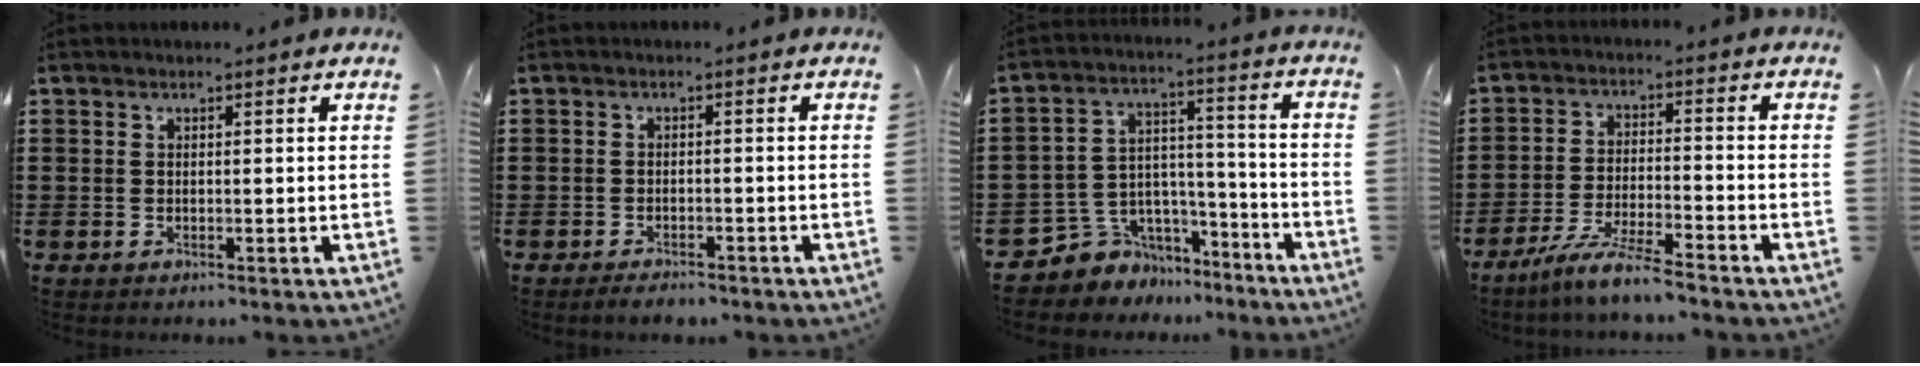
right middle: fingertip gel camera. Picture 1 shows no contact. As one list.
[{"total": 1.8, "force": [-1.7, 0.4, 0.4], "torque": [-0.013, 0.000, -0.034]}, {"total": 5.7, "force": [-4.2, 3.8, -0.4], "torque": [-0.015, 0.008, -0.082]}, {"total": 6.6, "force": [-5.9, -0.3, 3.0], "torque": [-0.067, -0.017, -0.113]}]